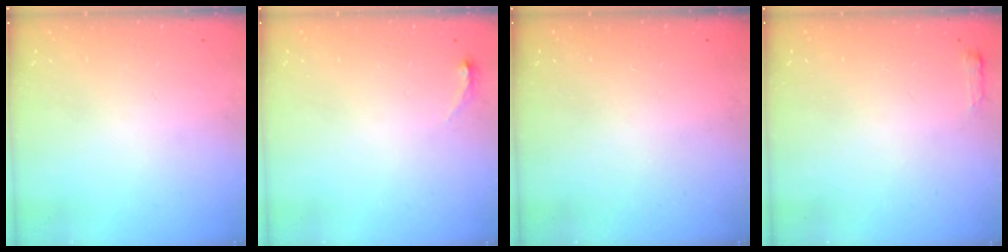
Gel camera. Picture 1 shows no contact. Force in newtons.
{"total": 3.7, "press": 3.4, "slide": 1.5}
{"total": 0.0}
{"total": 2.7, "press": 2.6, "slide": 0.5}